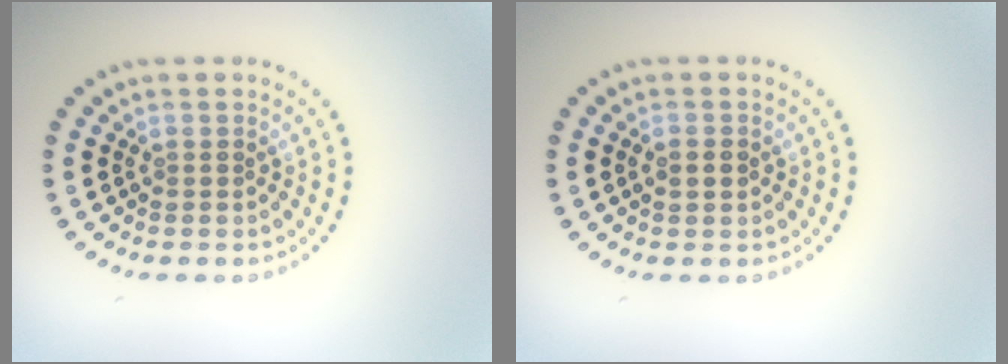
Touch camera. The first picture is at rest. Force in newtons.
{"total": 1.7, "press": 1.7, "slide": 0.1}